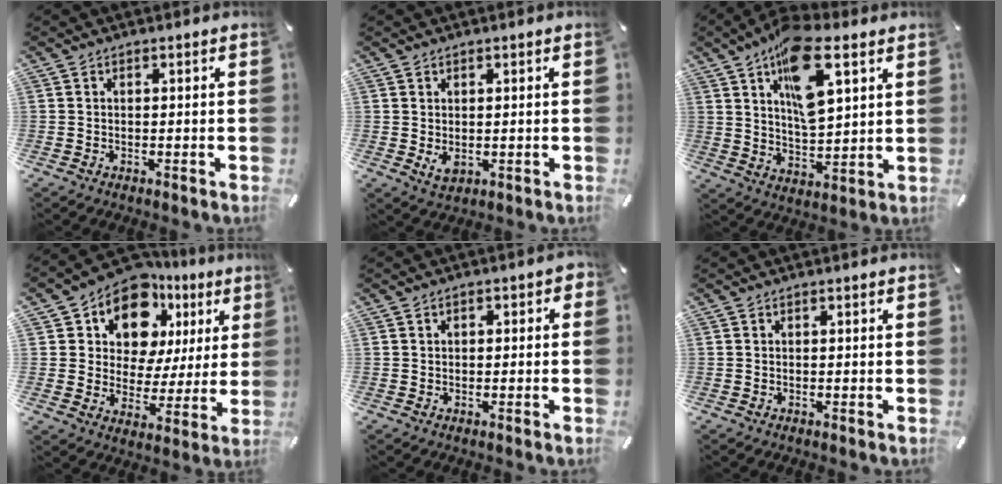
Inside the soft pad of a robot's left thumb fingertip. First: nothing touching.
{"total": 2.2, "force": [0.2, 1.5, 1.5], "torque": [-0.035, -0.007, 0.000]}
{"total": 14.9, "force": [7.9, 6.5, 10.8], "torque": [-0.176, -0.025, 0.133]}
{"total": 13.5, "force": [8.8, 8.6, 5.3], "torque": [-0.105, -0.065, 0.161]}
{"total": 1.8, "force": [-0.4, 1.3, 1.2], "torque": [-0.021, 0.008, -0.010]}
{"total": 0.0}